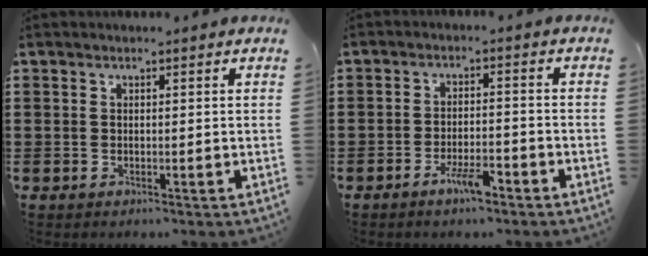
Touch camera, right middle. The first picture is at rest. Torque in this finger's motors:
{"motor_torque": [0.14, -0.18, 0.28, 0.08]}